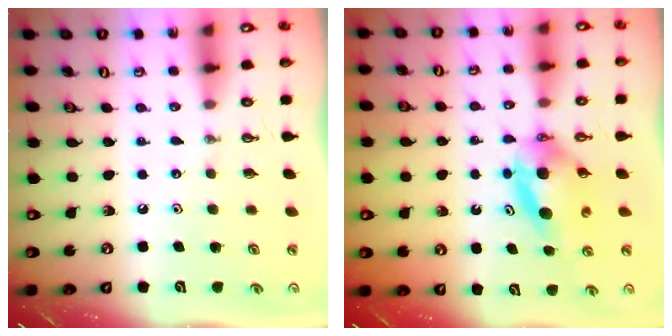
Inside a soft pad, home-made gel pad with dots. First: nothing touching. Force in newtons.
{"total": 6.0, "press": 5.9, "slide": 1.0}